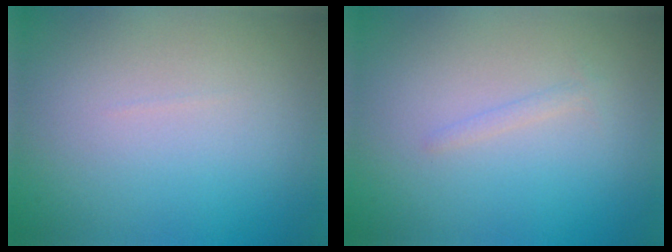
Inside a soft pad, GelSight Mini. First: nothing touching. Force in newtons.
{"total": 0.7, "press": 0.7, "slide": 0.1}